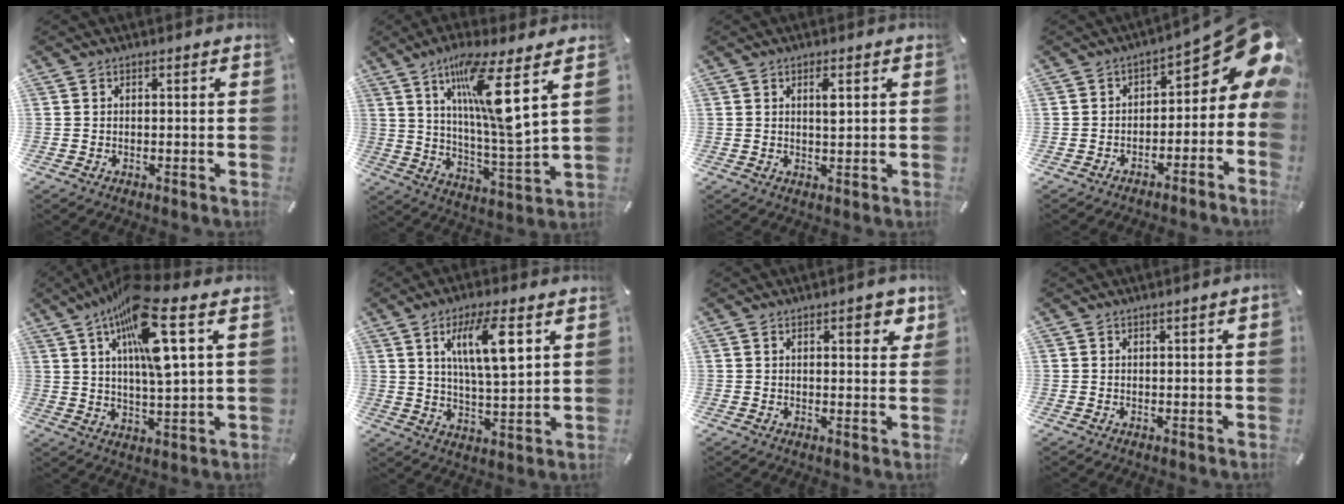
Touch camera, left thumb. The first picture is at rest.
{"total": 16.0, "force": [7.8, 1.5, 13.9], "torque": [-0.270, -0.043, 0.109]}
{"total": 2.4, "force": [0.9, 0.6, 2.2], "torque": [-0.039, -0.001, 0.011]}
{"total": 12.3, "force": [3.8, 6.4, 9.8], "torque": [-0.115, -0.036, 0.063]}
{"total": 17.3, "force": [7.9, 4.3, 14.7], "torque": [-0.255, -0.029, 0.123]}
{"total": 12.2, "force": [5.3, 3.3, 10.5], "torque": [-0.191, -0.007, 0.085]}
{"total": 4.8, "force": [2.4, 1.9, 3.6], "torque": [-0.044, -0.008, 0.035]}
{"total": 0.9, "force": [0.2, 0.0, 0.8], "torque": [-0.015, -0.001, 0.004]}